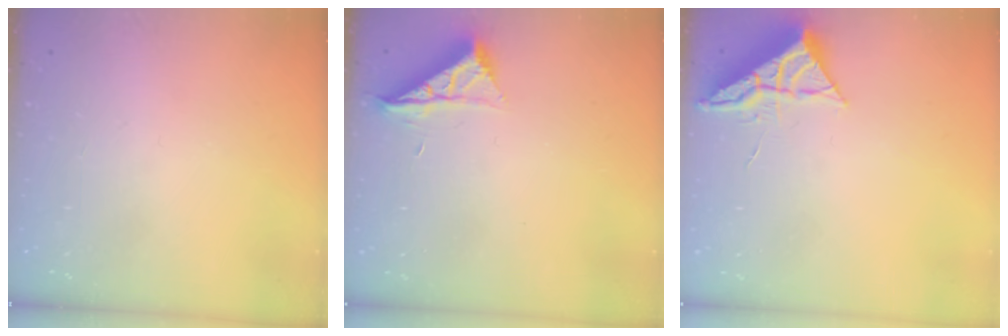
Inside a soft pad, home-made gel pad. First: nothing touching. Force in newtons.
{"total": 6.6, "press": 6.6, "slide": 0.3}
{"total": 6.6, "press": 6.6, "slide": 0.3}